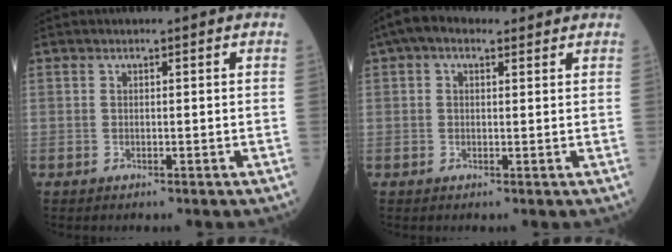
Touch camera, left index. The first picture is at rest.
{"total": 4.8, "force": [3.1, 2.5, 2.8], "torque": [-0.059, 0.041, 0.053]}